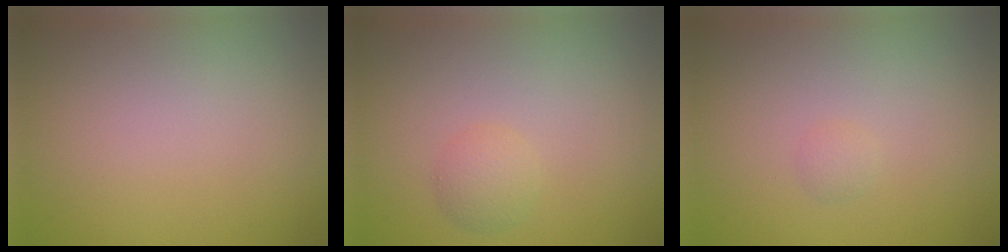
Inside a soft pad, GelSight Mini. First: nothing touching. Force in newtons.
{"total": 1.7, "press": 1.7, "slide": 0.0}
{"total": 0.7, "press": 0.7, "slide": 0.0}